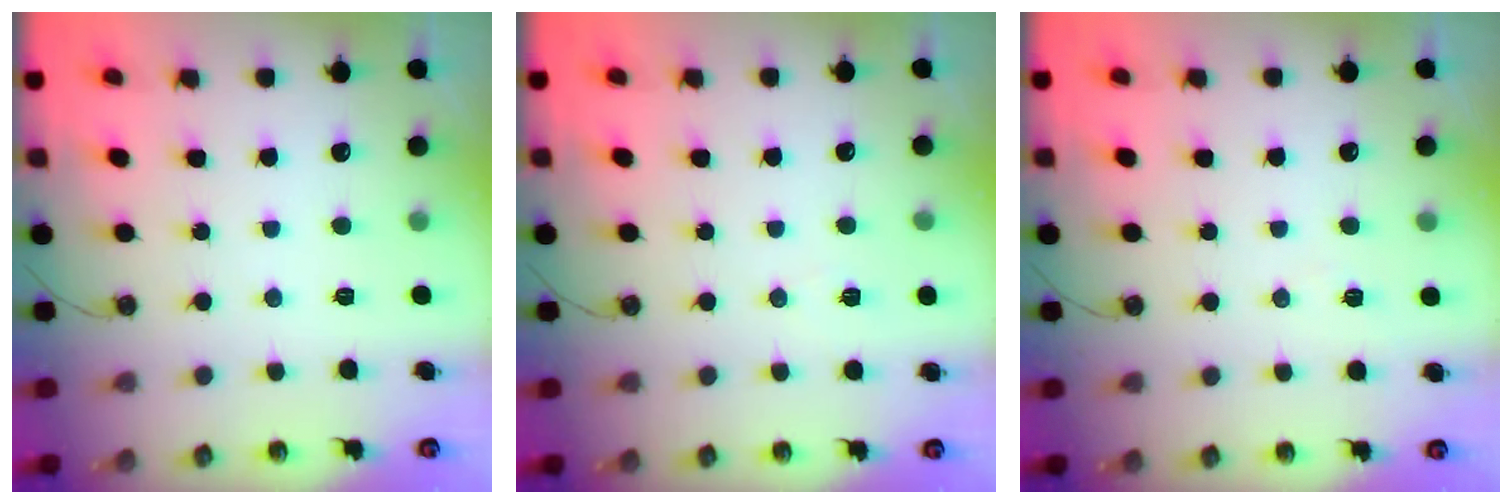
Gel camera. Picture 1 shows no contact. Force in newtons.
{"total": 5.0, "press": 3.4, "slide": 3.7}
{"total": 4.5, "press": 2.9, "slide": 3.4}